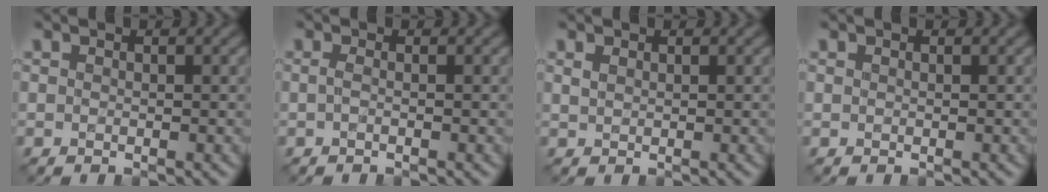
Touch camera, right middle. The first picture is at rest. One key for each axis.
{"total": 0.9, "fx": -0.2, "fy": 0.3, "fz": 0.8, "tx": -0.016, "ty": -0.007, "tz": -0.006}
{"total": 0.8, "fx": 0.5, "fy": 0.4, "fz": 0.4, "tx": -0.013, "ty": -0.001, "tz": 0.013}
{"total": 0.0}